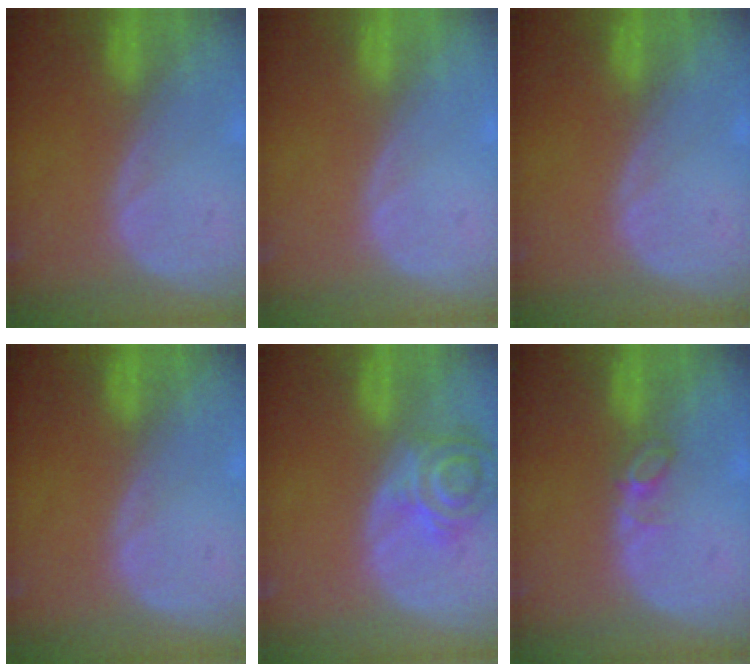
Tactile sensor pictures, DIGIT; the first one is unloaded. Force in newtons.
{"total": 0.0}
{"total": 0.0}
{"total": 0.0}
{"total": 7.2, "press": 6.5, "slide": 3.0}
{"total": 2.4, "press": 2.4, "slide": 0.4}